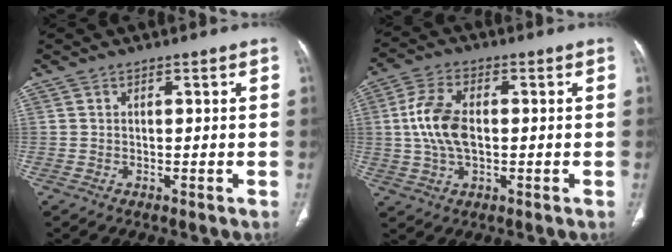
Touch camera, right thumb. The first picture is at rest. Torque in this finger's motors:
{"motor_torque": [0.59, 2.15, 0.78, -0.67, 0.39]}